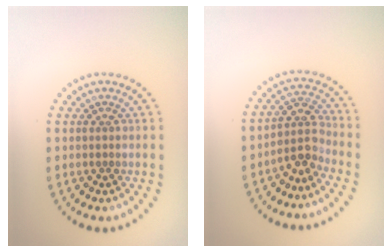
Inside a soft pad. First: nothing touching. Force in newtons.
{"total": 2.9, "press": 2.2, "slide": 1.8}